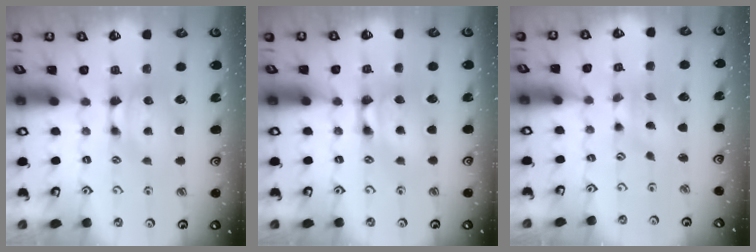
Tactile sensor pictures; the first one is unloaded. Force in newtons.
{"total": 2.5, "press": 2.5, "slide": 0.2}
{"total": 1.7, "press": 1.3, "slide": 1.0}